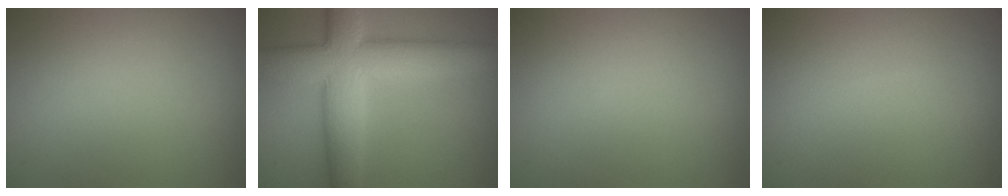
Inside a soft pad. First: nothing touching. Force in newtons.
{"total": 9.5, "press": 9.5, "slide": 0.2}
{"total": 0.0}
{"total": 0.0}